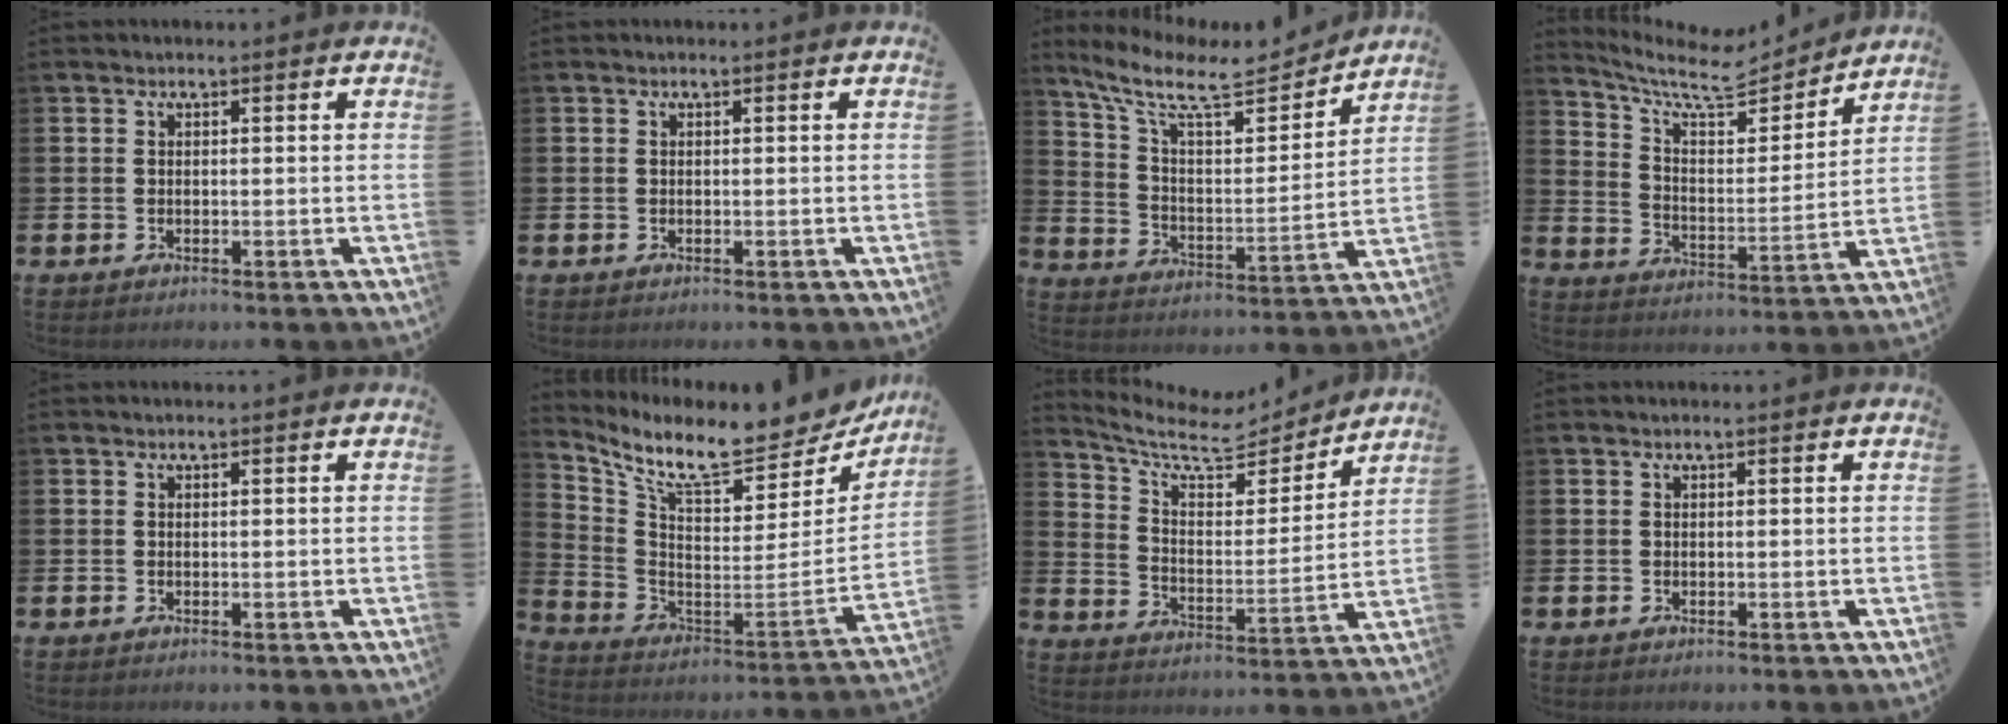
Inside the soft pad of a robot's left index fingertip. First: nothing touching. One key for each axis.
{"total": 0.0}
{"total": 10.1, "fx": 8.7, "fy": 2.7, "fz": 4.3, "tx": -0.117, "ty": -0.057, "tz": 0.149}
{"total": 8.5, "fx": 7.4, "fy": 2.6, "fz": 3.3, "tx": -0.094, "ty": -0.053, "tz": 0.123}
{"total": 0.0}
{"total": 9.9, "fx": 8.7, "fy": 2.2, "fz": 4.2, "tx": -0.103, "ty": -0.077, "tz": 0.142}
{"total": 8.2, "fx": 7.0, "fy": 3.0, "fz": 3.2, "tx": -0.091, "ty": -0.051, "tz": 0.115}
{"total": 0.0}